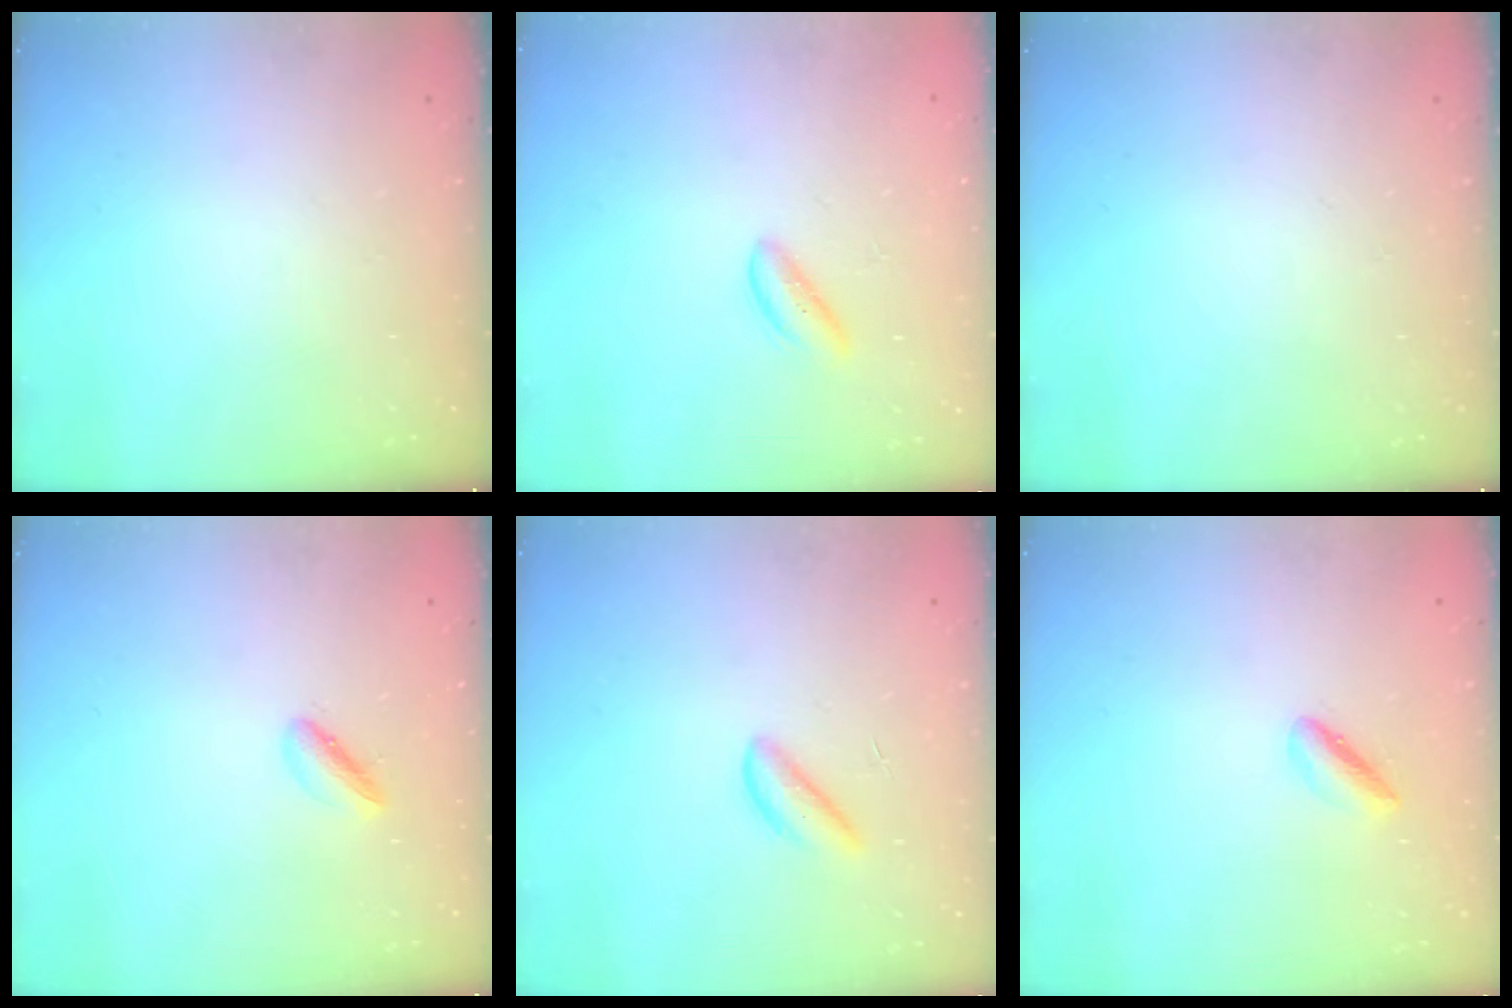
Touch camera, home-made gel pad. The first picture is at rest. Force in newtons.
{"total": 1.9, "press": 1.9, "slide": 0.4}
{"total": 0.0}
{"total": 3.4, "press": 3.3, "slide": 0.8}
{"total": 2.7, "press": 2.7, "slide": 0.3}
{"total": 2.0, "press": 2.0, "slide": 0.5}